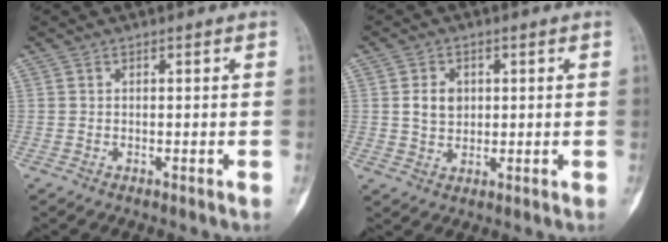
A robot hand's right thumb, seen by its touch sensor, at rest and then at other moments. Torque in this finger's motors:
{"motor_torque": [0.78, 0.83, 0.14, -0.11, 0.04]}